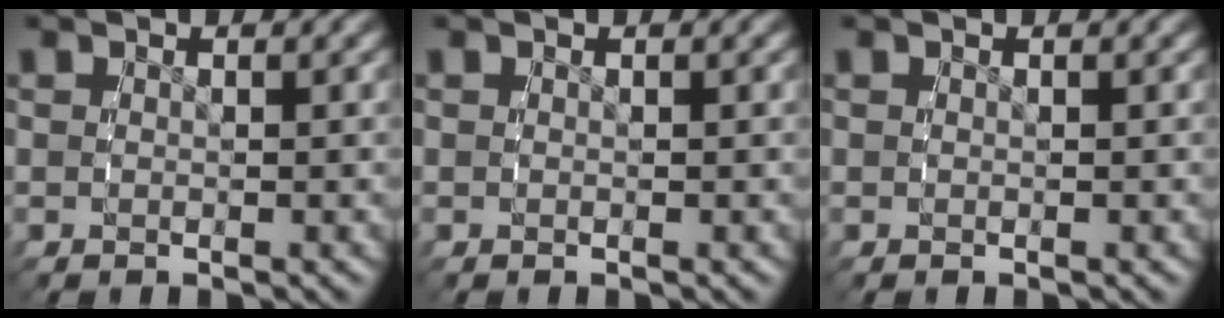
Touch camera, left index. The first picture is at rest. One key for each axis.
{"total": 0.0}
{"total": 0.0}